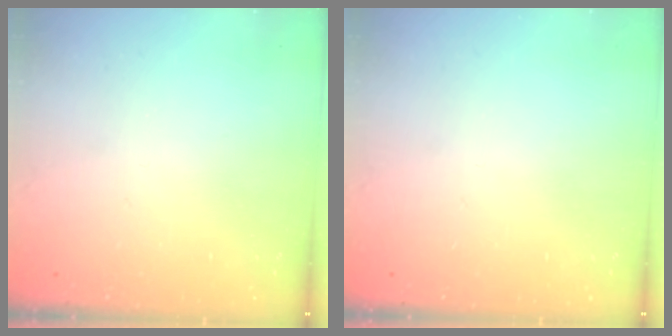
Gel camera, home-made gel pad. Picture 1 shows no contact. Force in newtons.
{"total": 0.0}